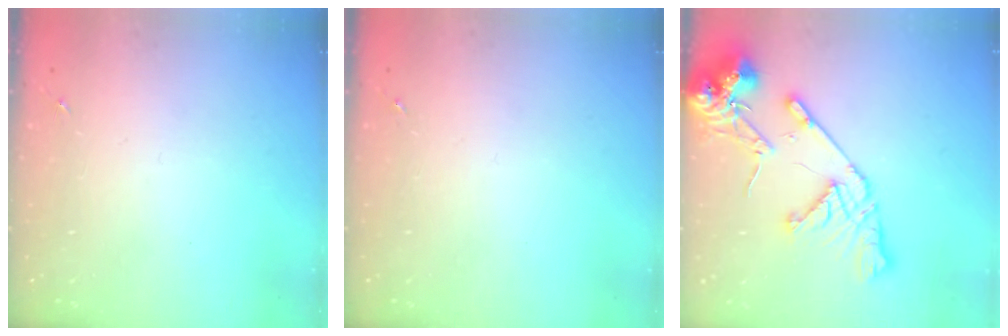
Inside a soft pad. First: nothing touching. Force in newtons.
{"total": 0.0}
{"total": 16.2, "press": 16.0, "slide": 2.5}